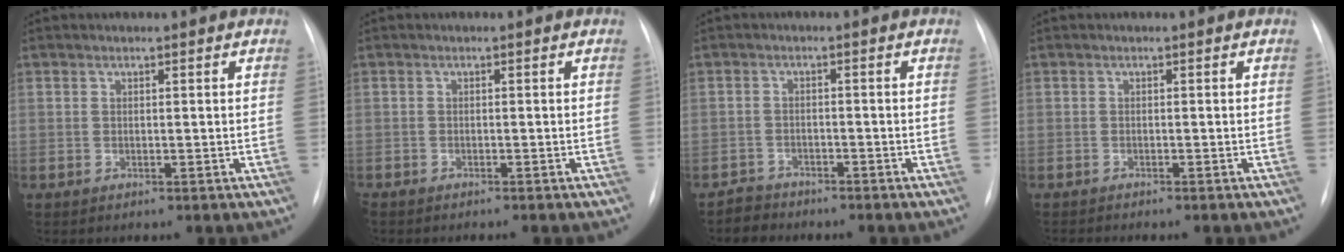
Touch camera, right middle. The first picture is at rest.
{"total": 1.8, "force": [-1.6, 0.2, 0.7], "torque": [-0.013, -0.004, -0.024]}
{"total": 2.6, "force": [-2.3, 0.9, -0.8], "torque": [0.012, -0.002, -0.043]}
{"total": 2.4, "force": [-2.2, -0.2, 1.0], "torque": [-0.005, -0.002, -0.029]}